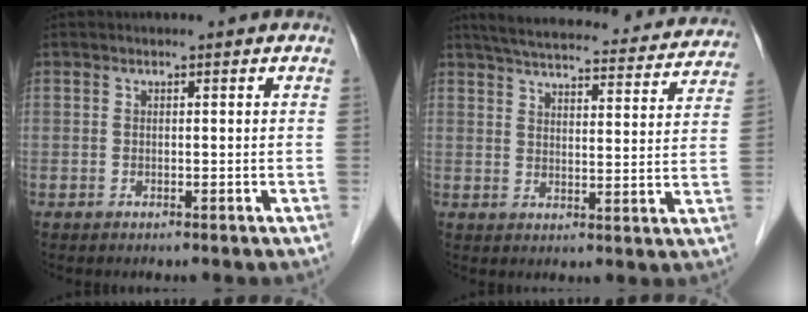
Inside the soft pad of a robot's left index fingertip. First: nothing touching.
{"total": 26.5, "force": [24.2, 4.7, 9.5], "torque": [-0.152, -0.009, 0.300]}